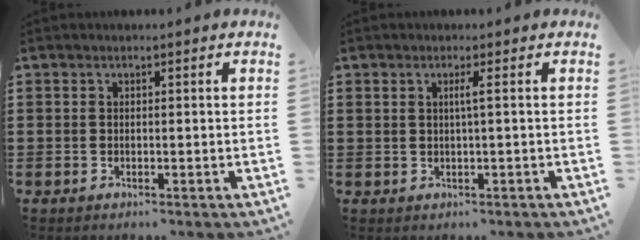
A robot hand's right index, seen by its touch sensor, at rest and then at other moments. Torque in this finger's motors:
{"motor_torque": [0.26, 0.33, 0.07, 0.04]}